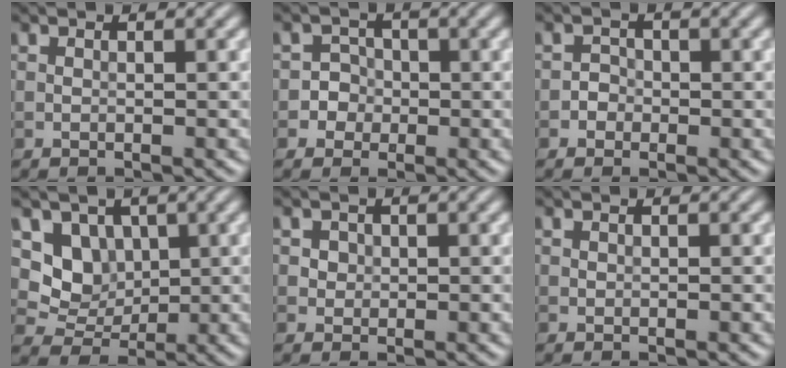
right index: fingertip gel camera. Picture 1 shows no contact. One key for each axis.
{"total": 2.5, "fx": -0.7, "fy": 2.4, "fz": 0.2, "tx": 0.026, "ty": 0.008, "tz": -0.025}
{"total": 1.1, "fx": -0.5, "fy": 1.0, "fz": 0.1, "tx": 0.012, "ty": 0.002, "tz": -0.012}
{"total": 4.1, "fx": 1.2, "fy": 3.5, "fz": 1.8, "tx": -0.032, "ty": -0.010, "tz": 0.016}
{"total": 1.5, "fx": 0.6, "fy": 1.3, "fz": 0.5, "tx": -0.008, "ty": -0.001, "tz": 0.019}
{"total": 0.0}